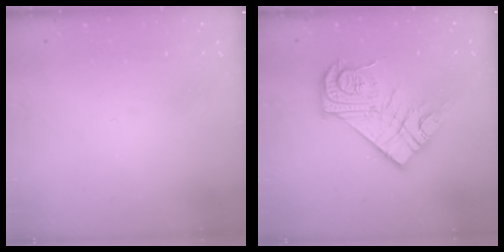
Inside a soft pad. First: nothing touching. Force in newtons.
{"total": 16.9, "press": 16.9, "slide": 1.5}